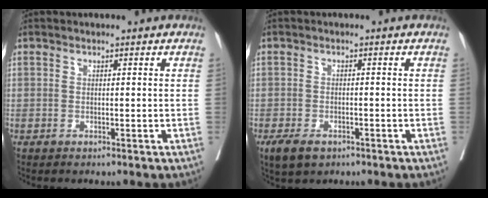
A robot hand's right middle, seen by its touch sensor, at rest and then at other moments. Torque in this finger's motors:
{"motor_torque": [0.41, -0.38, 0.03, 0.01]}